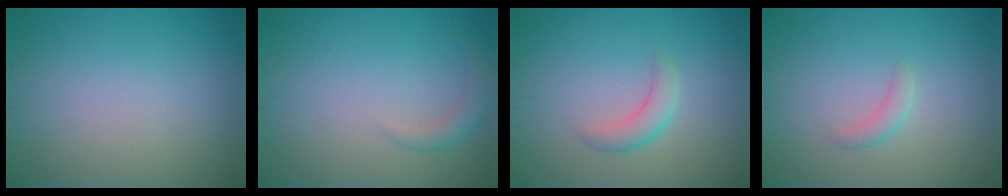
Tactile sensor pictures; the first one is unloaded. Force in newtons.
{"total": 1.5, "press": 1.5, "slide": 0.1}
{"total": 2.0, "press": 1.9, "slide": 0.2}
{"total": 1.2, "press": 1.2, "slide": 0.1}